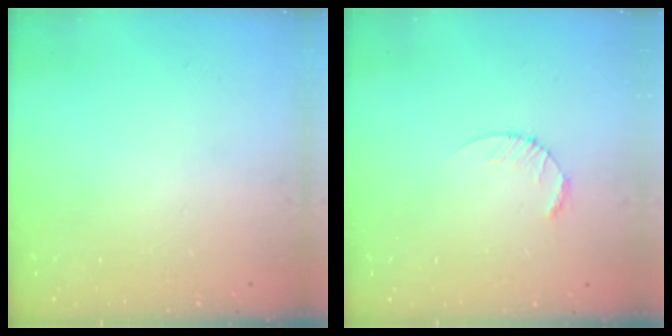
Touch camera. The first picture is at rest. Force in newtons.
{"total": 2.6, "press": 2.6, "slide": 0.4}